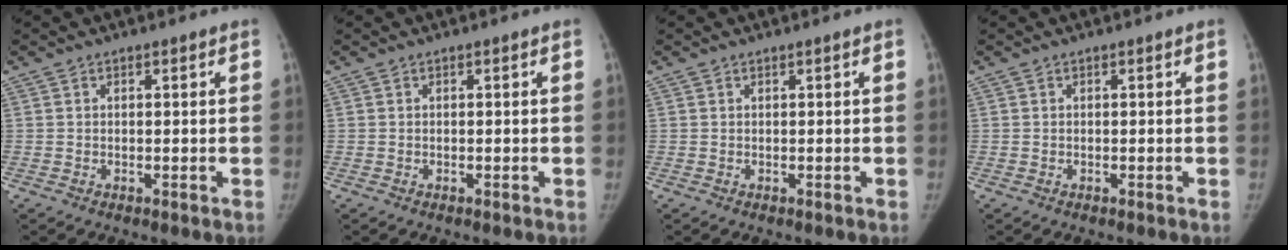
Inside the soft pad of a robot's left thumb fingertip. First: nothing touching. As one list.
[{"total": 0.0}, {"total": 0.0}, {"total": 0.0}]